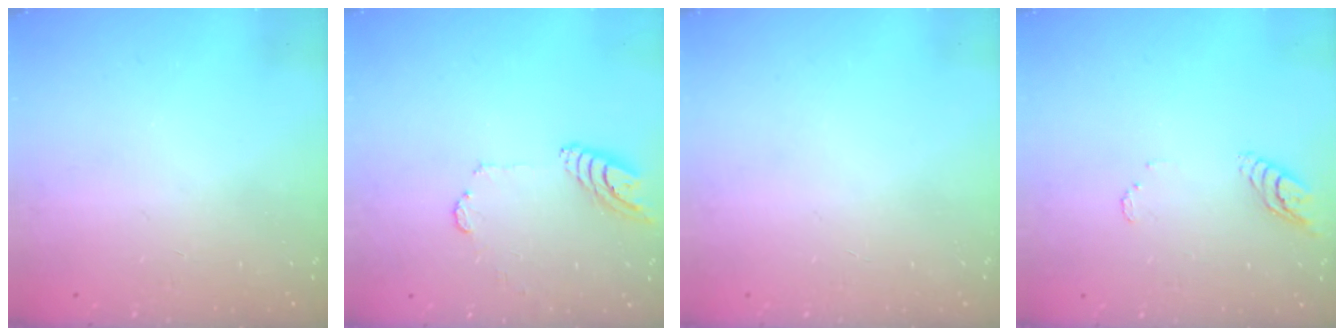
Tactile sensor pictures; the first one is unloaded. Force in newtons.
{"total": 10.5, "press": 10.4, "slide": 1.1}
{"total": 0.0}
{"total": 5.8, "press": 5.8, "slide": 0.3}